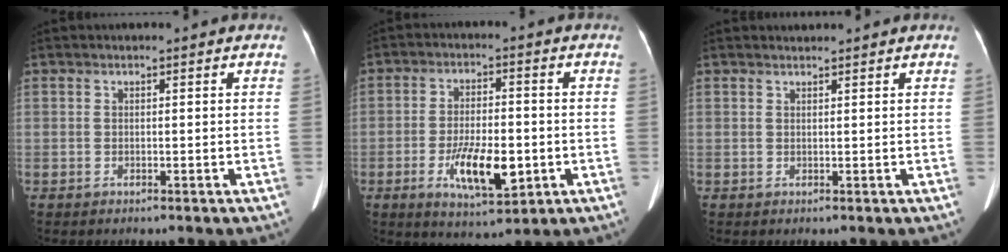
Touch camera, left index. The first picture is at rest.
{"total": 9.5, "force": [-2.9, 3.4, 8.4], "torque": [-0.157, -0.010, -0.042]}
{"total": 0.7, "force": [0.7, -0.1, -0.2], "torque": [-0.007, 0.005, 0.016]}